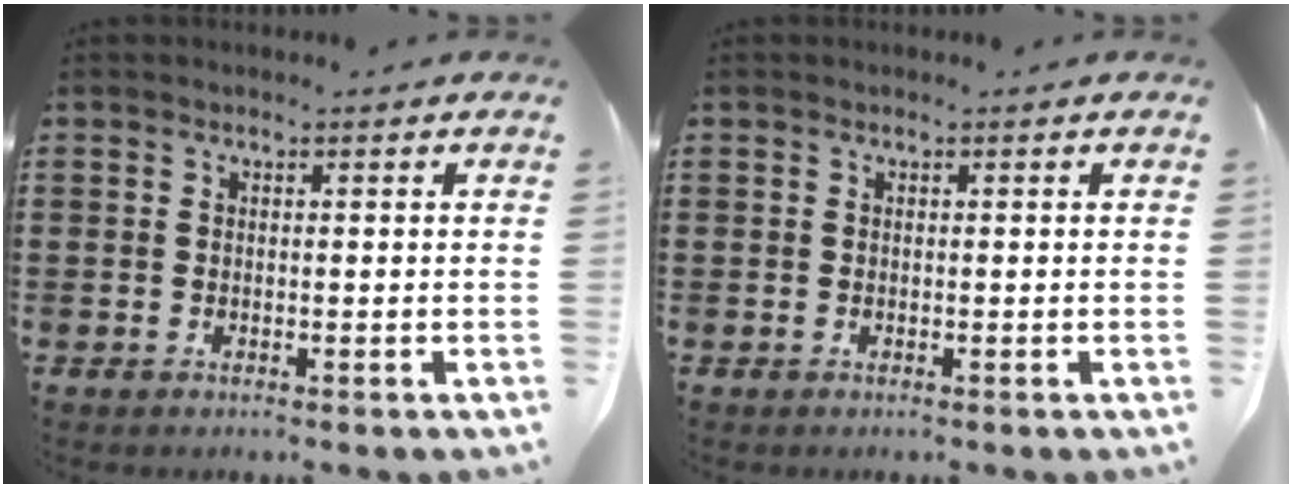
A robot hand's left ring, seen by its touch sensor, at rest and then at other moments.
{"total": 0.0}